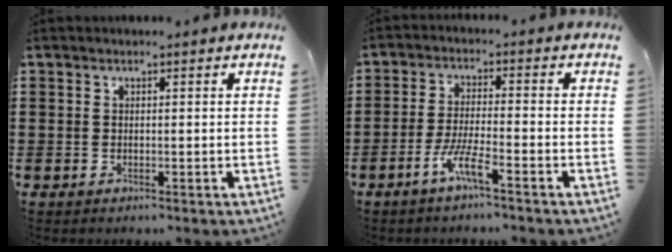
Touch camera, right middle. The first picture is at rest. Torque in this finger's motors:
{"motor_torque": [1.40, 0.11, 0.27, 0.15]}